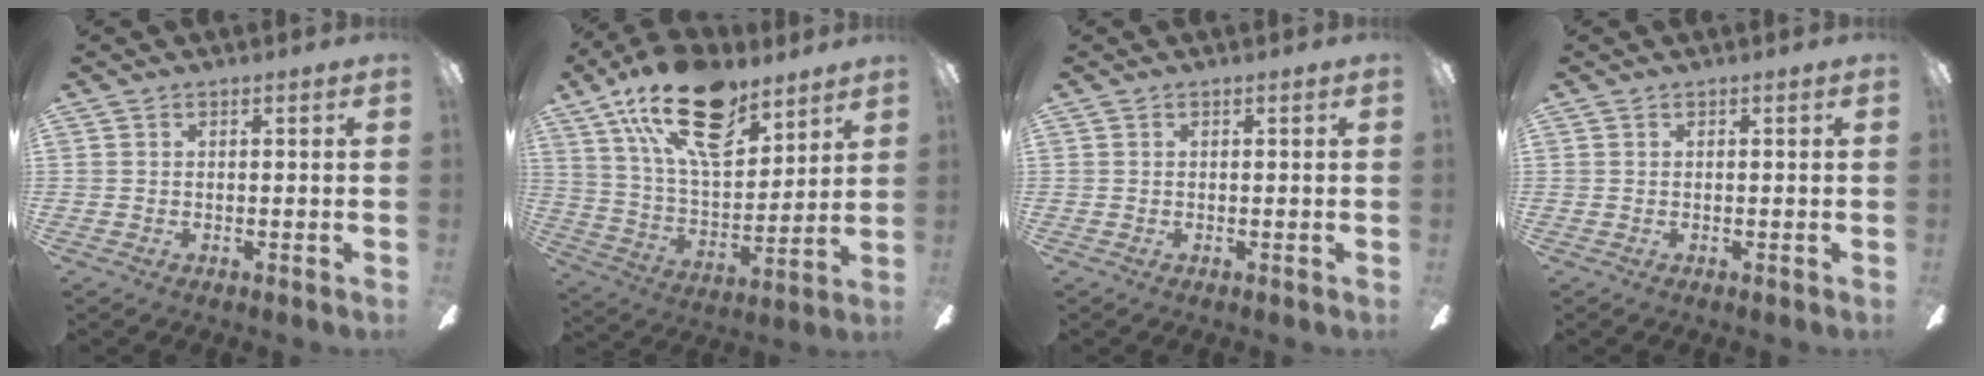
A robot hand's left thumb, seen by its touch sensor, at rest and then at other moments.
{"total": 22.6, "force": [13.7, 10.8, 14.4], "torque": [-0.259, -0.063, 0.243]}
{"total": 0.0}
{"total": 0.0}